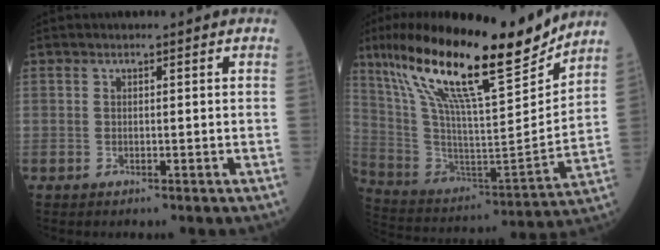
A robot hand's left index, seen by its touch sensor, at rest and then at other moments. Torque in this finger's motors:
{"motor_torque": [1.06, -1.07, 0.66, 0.21]}